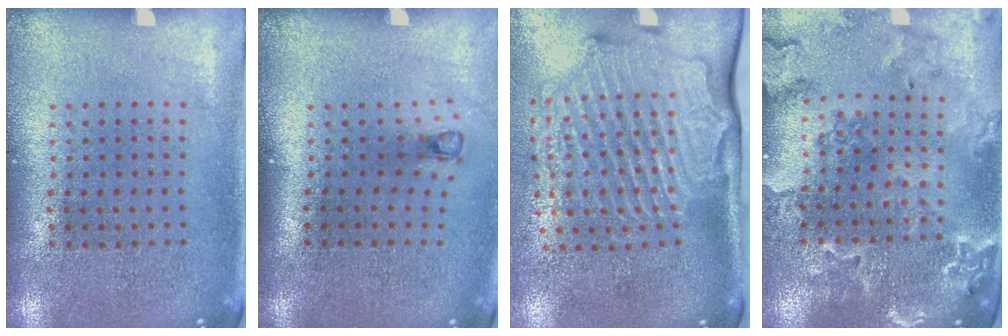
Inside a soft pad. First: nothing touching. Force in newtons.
{"total": 0.8, "press": 0.4, "slide": 0.7}
{"total": 3.0, "press": 2.3, "slide": 2.0}
{"total": 1.7, "press": 1.7, "slide": 0.3}